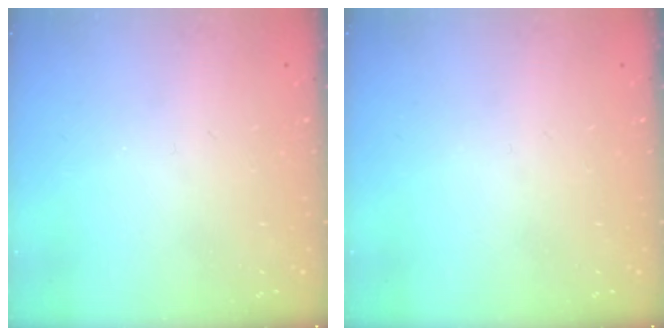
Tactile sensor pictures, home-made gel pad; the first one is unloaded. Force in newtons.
{"total": 0.0}